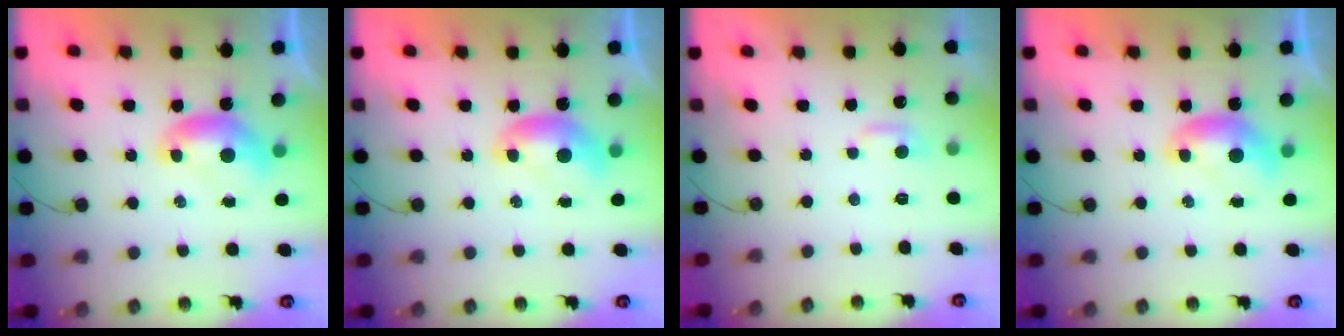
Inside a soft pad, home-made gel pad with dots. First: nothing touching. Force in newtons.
{"total": 0.0}
{"total": 1.9, "press": 1.9, "slide": 0.5}
{"total": 0.0}